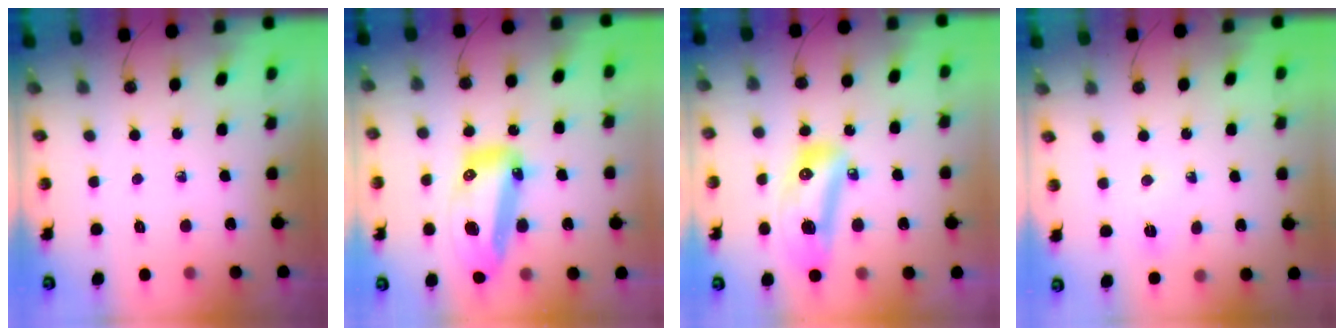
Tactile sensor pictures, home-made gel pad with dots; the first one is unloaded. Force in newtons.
{"total": 17.9, "press": 17.7, "slide": 2.7}
{"total": 14.6, "press": 14.5, "slide": 1.7}
{"total": 18.5, "press": 4.2, "slide": 18.0}